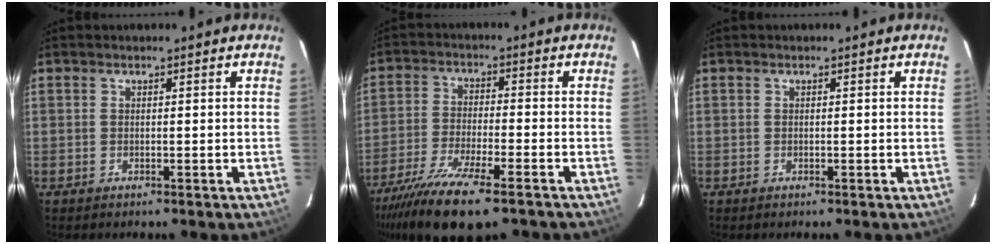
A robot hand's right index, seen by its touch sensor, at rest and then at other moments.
{"total": 15.4, "force": [-11.4, 3.1, 9.9], "torque": [-0.210, -0.045, -0.207]}
{"total": 0.0}